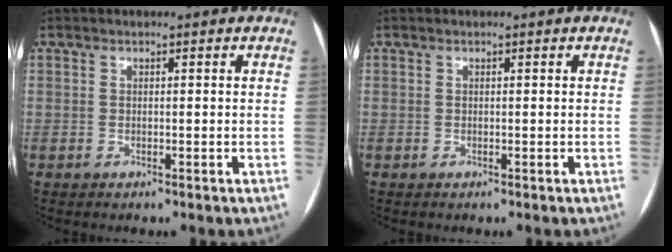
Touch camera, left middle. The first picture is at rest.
{"total": 0.0}